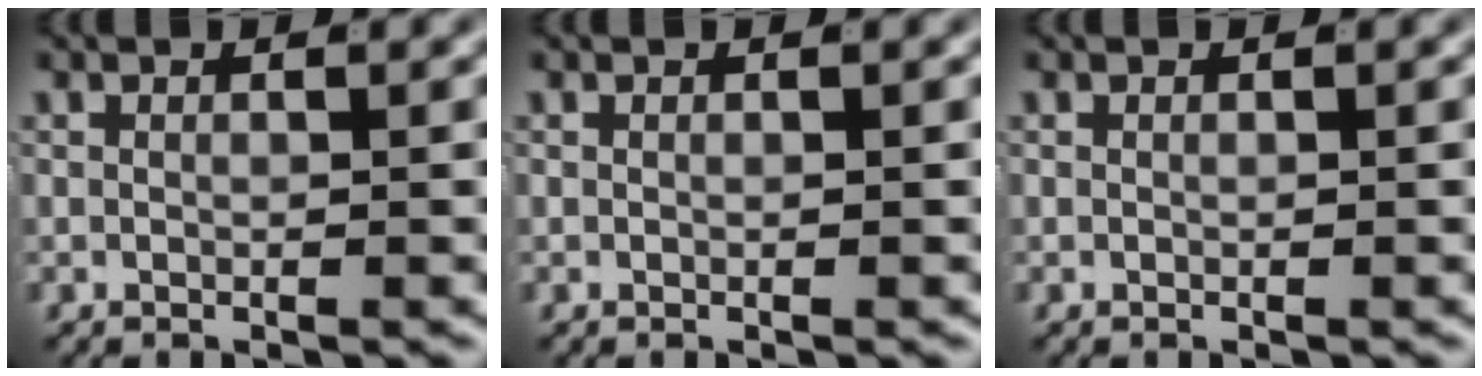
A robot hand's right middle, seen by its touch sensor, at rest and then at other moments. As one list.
[{"total": 0.0}, {"total": 0.0}]